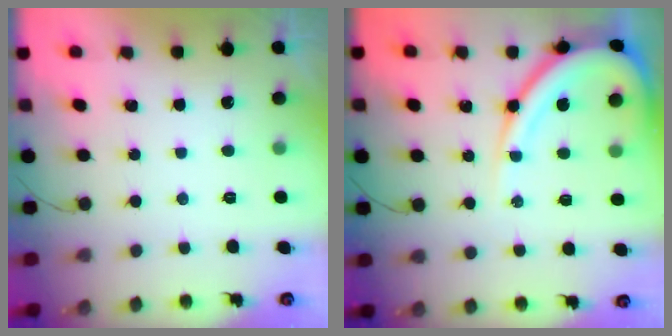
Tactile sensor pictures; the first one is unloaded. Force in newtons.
{"total": 14.0, "press": 13.9, "slide": 1.5}